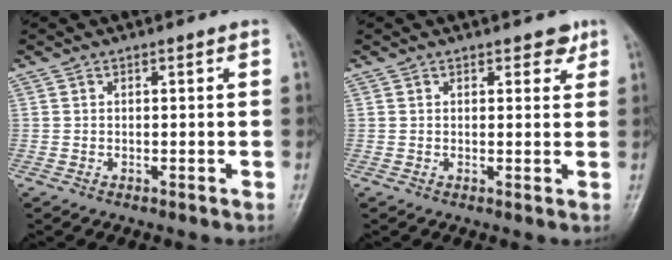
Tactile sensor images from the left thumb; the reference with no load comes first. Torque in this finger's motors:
{"motor_torque": [-0.27, -0.20, -0.27, -0.22, 0.03]}